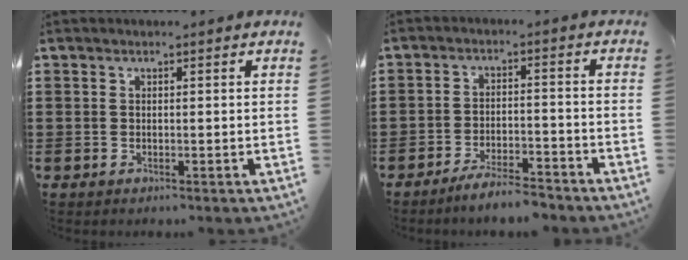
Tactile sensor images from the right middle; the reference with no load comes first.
{"total": 4.8, "force": [-4.6, 0.0, 1.5], "torque": [-0.033, -0.005, -0.090]}